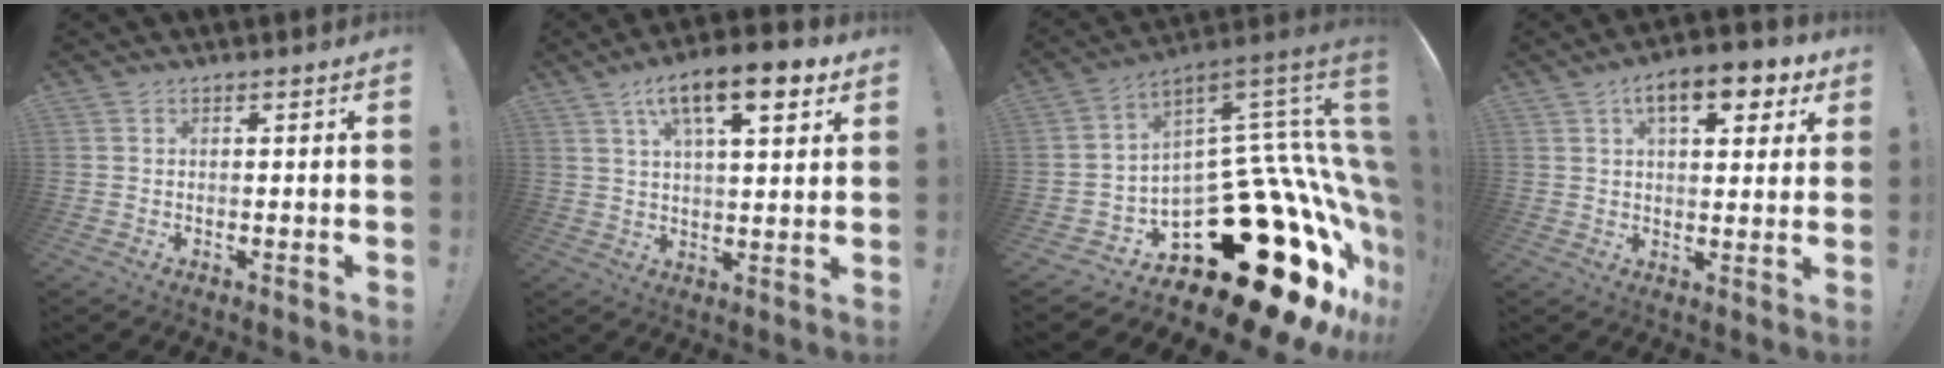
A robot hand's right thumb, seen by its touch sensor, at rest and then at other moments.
{"total": 14.0, "force": [7.0, 4.6, 11.2], "torque": [-0.164, -0.023, 0.108]}
{"total": 31.4, "force": [-12.5, 15.8, 24.1], "torque": [-0.255, -0.008, -0.138]}
{"total": 11.1, "force": [5.2, 4.8, 8.5], "torque": [-0.114, -0.012, 0.082]}